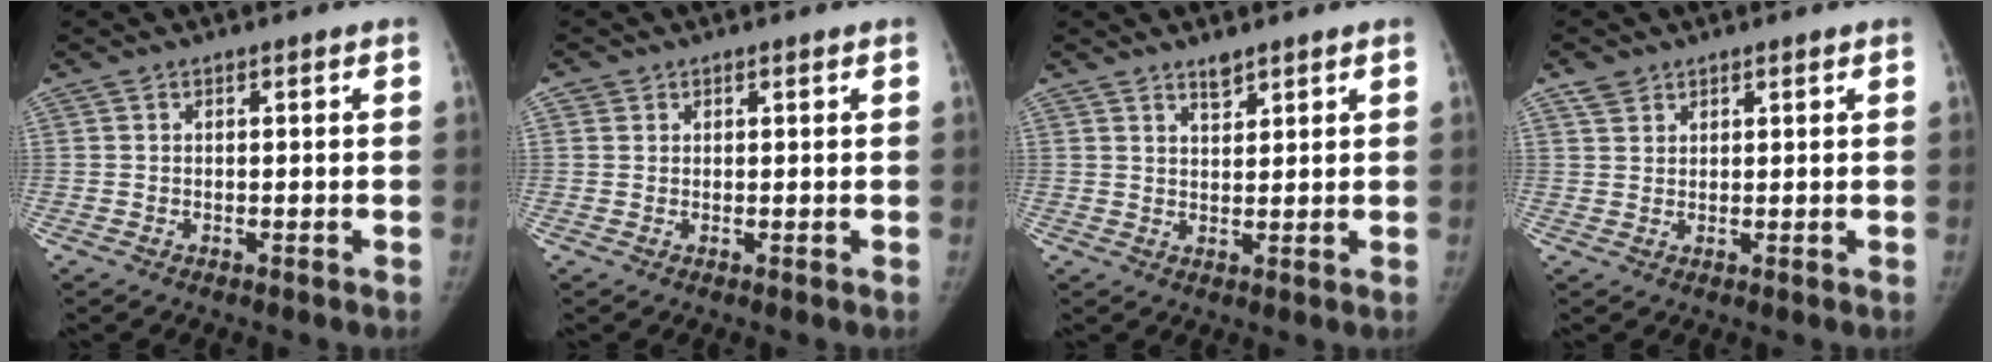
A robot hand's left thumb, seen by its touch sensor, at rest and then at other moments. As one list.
[{"total": 1.1, "force": [0.6, 0.9, 0.1], "torque": [0.009, -0.002, 0.007]}, {"total": 2.8, "force": [2.3, 1.0, 1.3], "torque": [-0.015, -0.020, 0.042]}, {"total": 2.9, "force": [2.1, 1.8, 0.8], "torque": [-0.006, -0.004, 0.041]}]